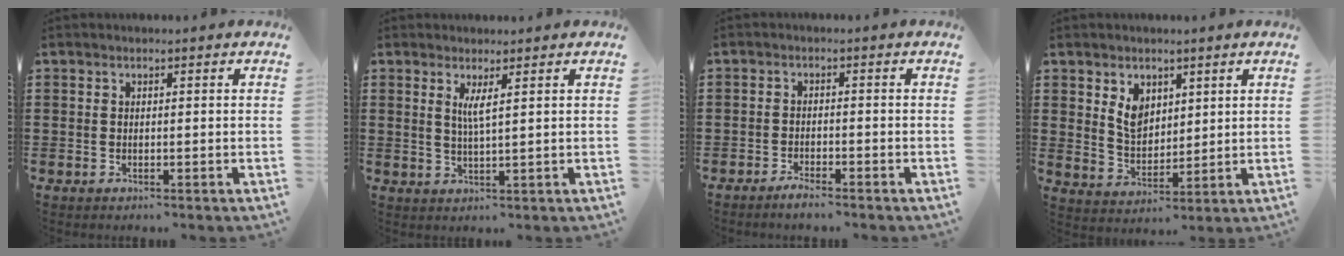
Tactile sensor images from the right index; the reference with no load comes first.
{"total": 2.6, "force": [1.0, 0.0, 2.3], "torque": [-0.049, -0.004, 0.016]}
{"total": 1.9, "force": [-1.8, 0.1, 0.5], "torque": [-0.012, 0.001, -0.035]}
{"total": 5.3, "force": [2.4, 3.8, 2.8], "torque": [-0.061, 0.010, 0.043]}